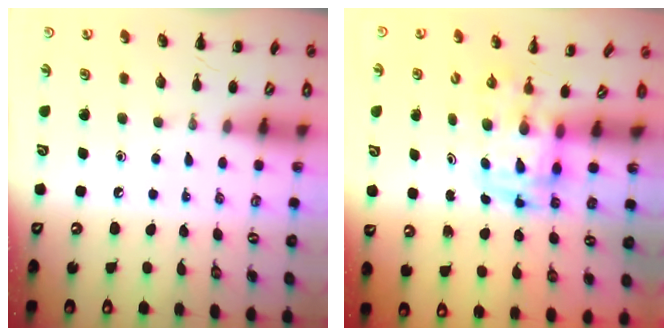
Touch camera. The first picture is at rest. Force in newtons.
{"total": 3.5, "press": 3.4, "slide": 0.7}